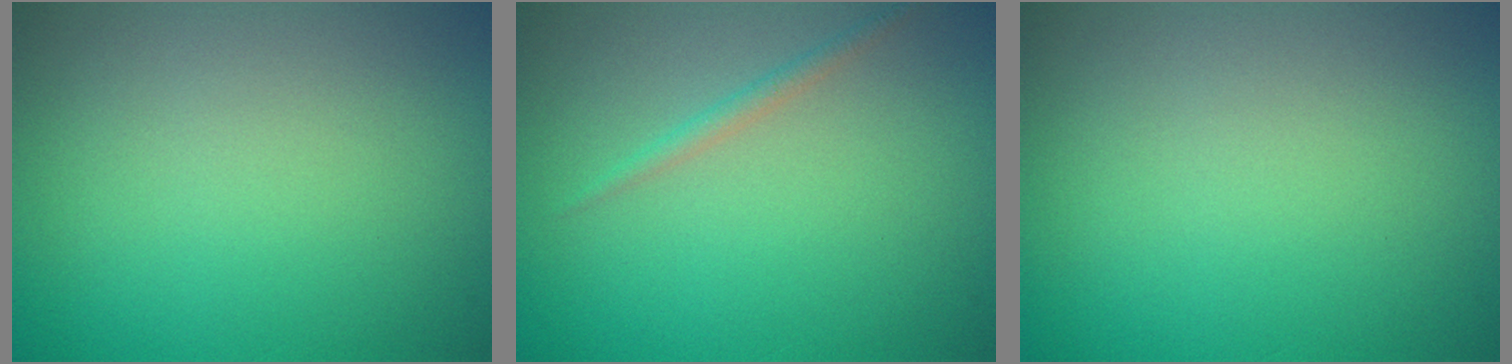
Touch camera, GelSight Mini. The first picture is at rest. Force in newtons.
{"total": 1.0, "press": 1.0, "slide": 0.1}
{"total": 0.0}